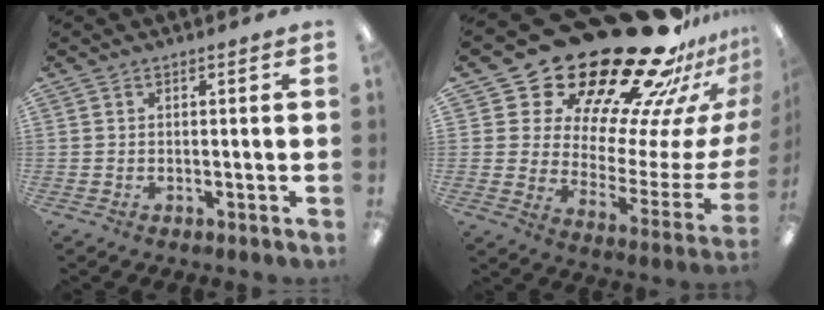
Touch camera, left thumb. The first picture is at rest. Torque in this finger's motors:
{"motor_torque": [1.46, 1.46, 1.39, -1.38, 0.19]}